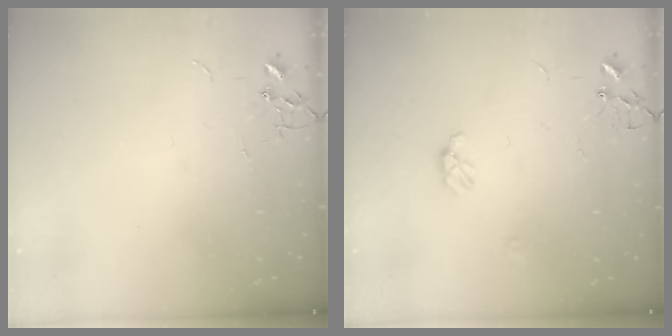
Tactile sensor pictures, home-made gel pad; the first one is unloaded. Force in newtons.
{"total": 3.8, "press": 3.7, "slide": 0.4}